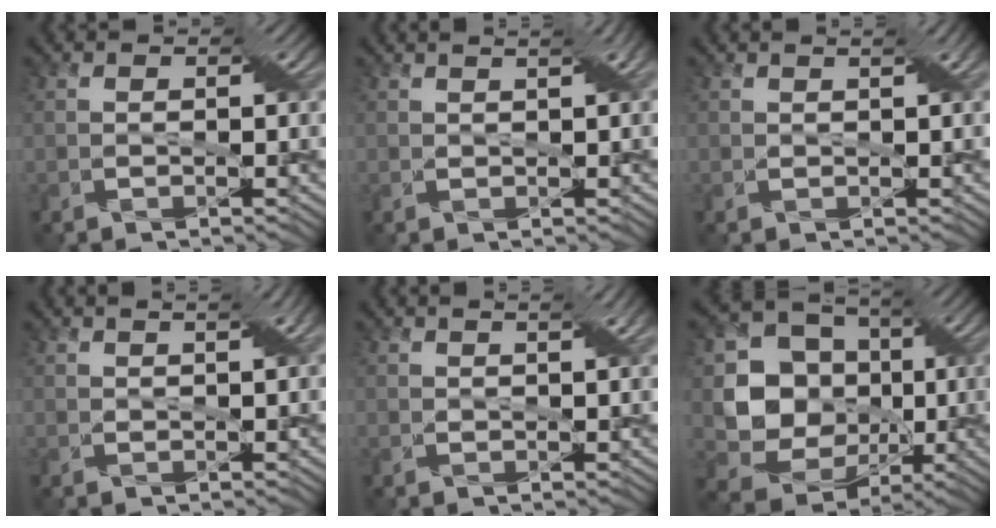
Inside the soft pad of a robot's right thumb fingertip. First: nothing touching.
{"total": 2.5, "force": [1.7, 0.0, 1.9], "torque": [-0.026, 0.012, 0.026]}
{"total": 1.2, "force": [1.0, -0.5, 0.5], "torque": [-0.008, 0.007, 0.019]}
{"total": 2.2, "force": [1.5, -0.2, 1.5], "torque": [-0.021, 0.011, 0.024]}
{"total": 1.7, "force": [1.4, -0.6, 0.8], "torque": [-0.017, 0.008, 0.024]}
{"total": 11.6, "force": [0.5, 10.1, 5.6], "torque": [-0.144, -0.024, 0.004]}